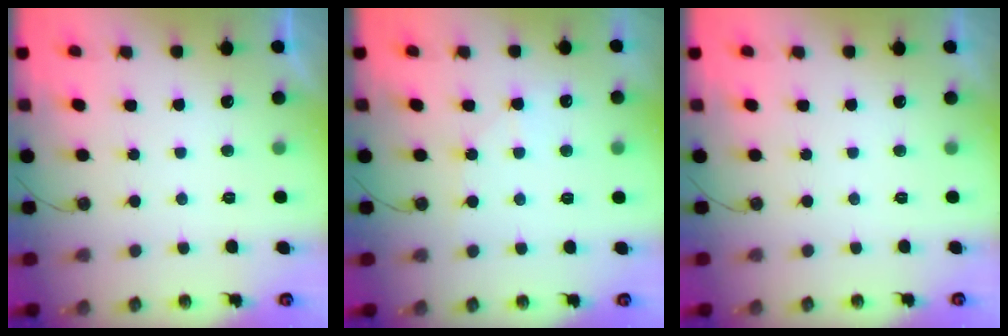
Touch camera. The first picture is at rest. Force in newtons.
{"total": 5.4, "press": 5.4, "slide": 0.7}
{"total": 0.0}